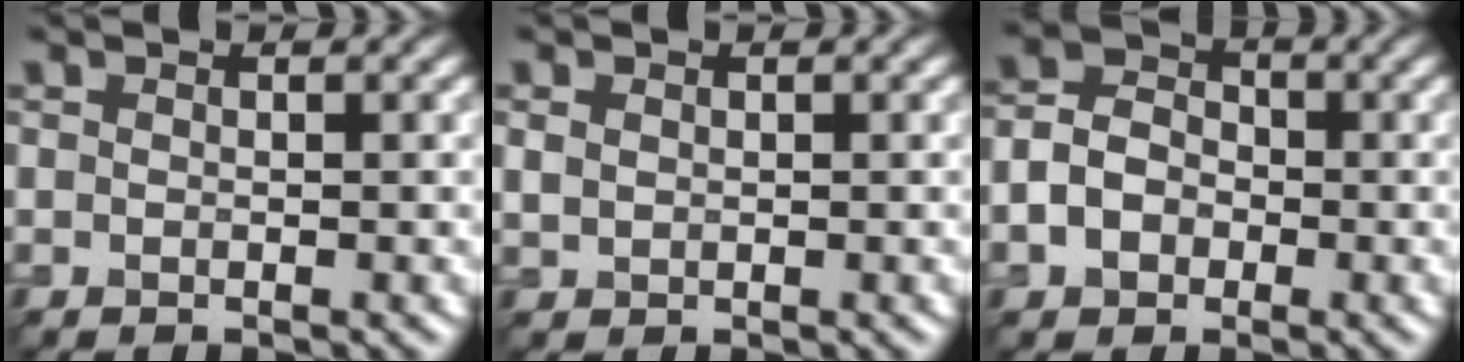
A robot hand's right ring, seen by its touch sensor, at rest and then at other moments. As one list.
[{"total": 1.1, "force": [0.3, 0.9, 0.6], "torque": [-0.014, -0.003, 0.008]}, {"total": 3.9, "force": [-1.2, 3.0, 2.1], "torque": [-0.039, -0.001, -0.029]}]